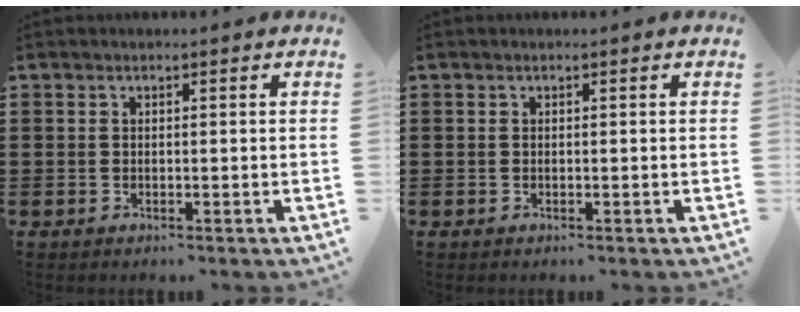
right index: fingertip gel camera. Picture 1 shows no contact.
{"total": 0.0}